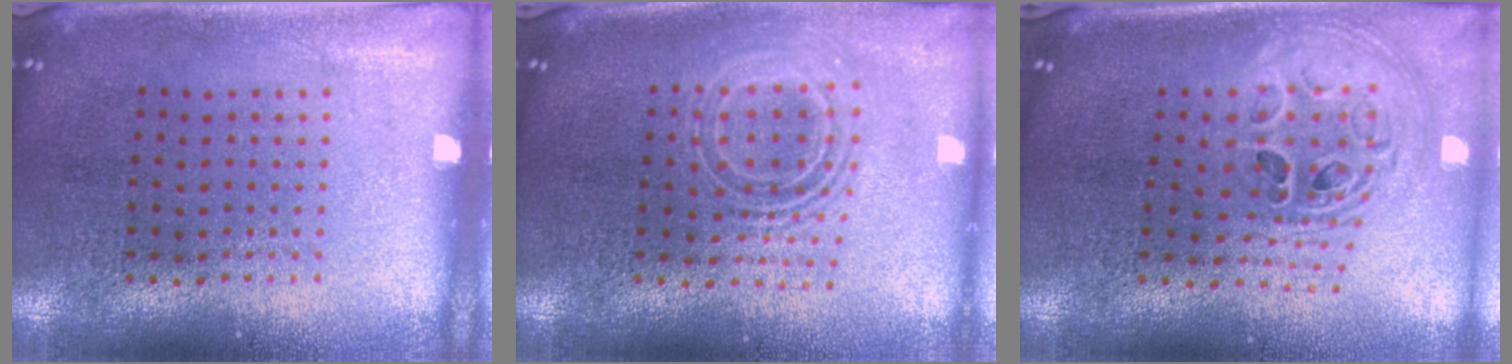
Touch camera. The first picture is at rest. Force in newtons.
{"total": 2.0, "press": 1.5, "slide": 1.4}
{"total": 1.8, "press": 1.6, "slide": 1.0}